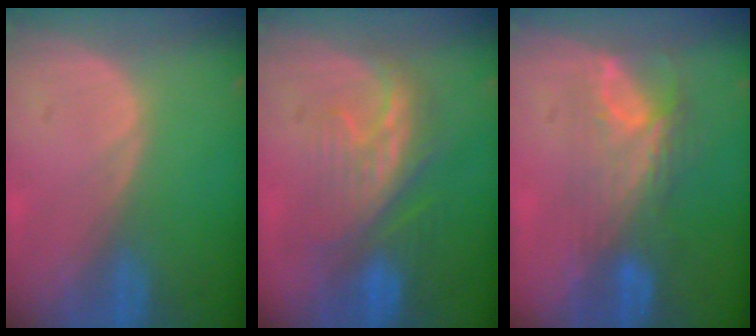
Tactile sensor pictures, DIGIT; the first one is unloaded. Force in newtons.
{"total": 8.2, "press": 8.0, "slide": 1.6}
{"total": 7.9, "press": 6.6, "slide": 4.3}